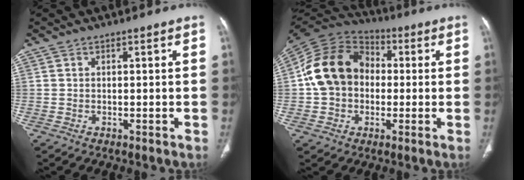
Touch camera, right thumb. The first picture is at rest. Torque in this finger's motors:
{"motor_torque": [1.37, 2.23, 0.70, -0.64, 0.18]}